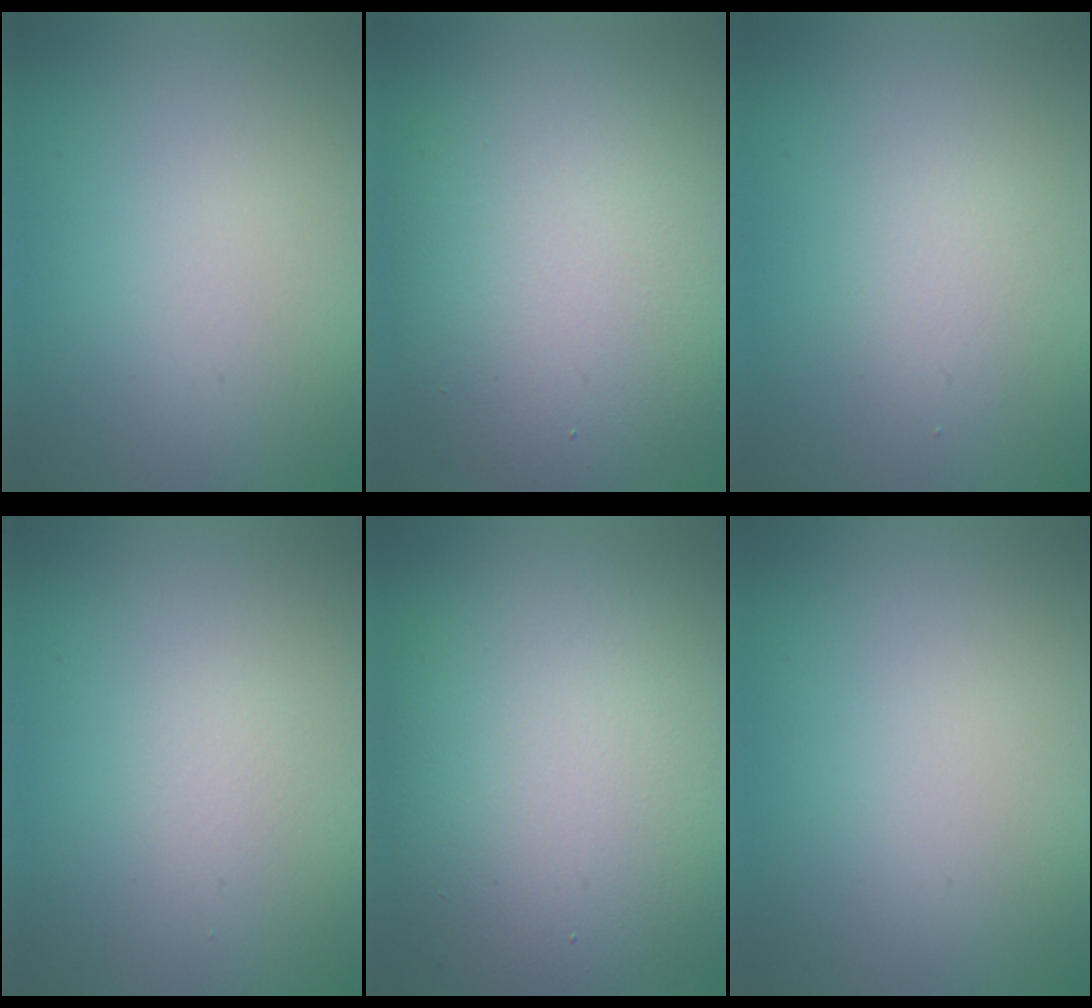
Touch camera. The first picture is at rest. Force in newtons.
{"total": 10.5, "press": 10.5, "slide": 0.5}
{"total": 1.6, "press": 1.6, "slide": 0.1}
{"total": 0.7, "press": 0.7, "slide": 0.0}
{"total": 12.4, "press": 12.4, "slide": 0.6}
{"total": 0.0}